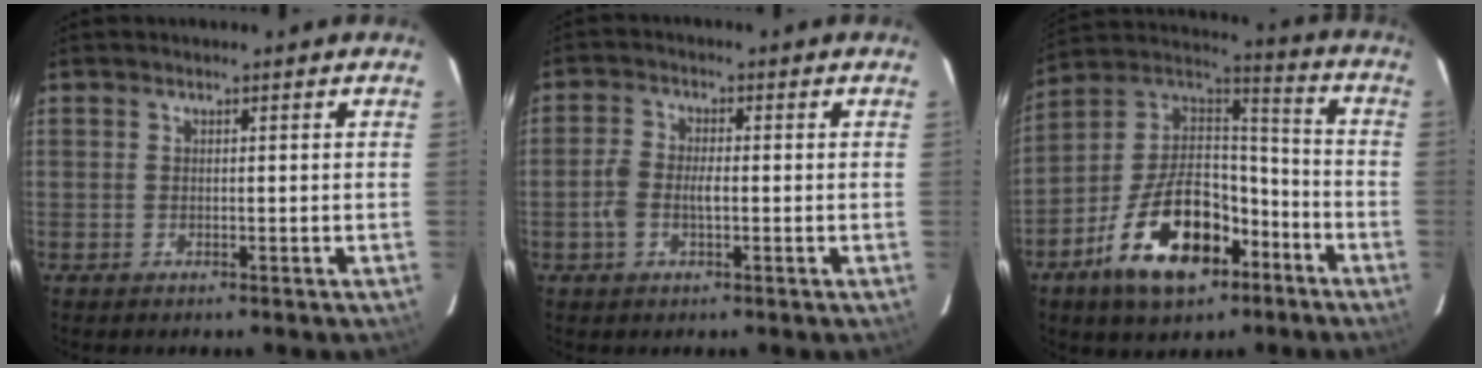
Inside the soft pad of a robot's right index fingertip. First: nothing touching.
{"total": 4.4, "force": [-1.2, 2.4, 3.5], "torque": [-0.077, 0.005, -0.021]}
{"total": 20.7, "force": [-10.1, 11.1, 14.2], "torque": [-0.277, 0.024, -0.164]}